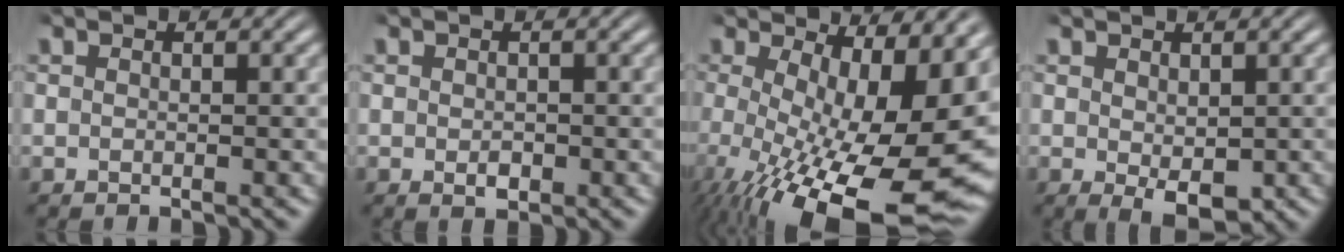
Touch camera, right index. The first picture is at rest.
{"total": 1.1, "force": [-0.3, 0.8, 0.7], "torque": [-0.015, -0.010, 0.001]}
{"total": 12.2, "force": [-4.4, 5.1, 10.2], "torque": [-0.159, -0.046, -0.037]}
{"total": 3.4, "force": [-1.3, 1.3, 2.8], "torque": [-0.044, -0.025, -0.003]}